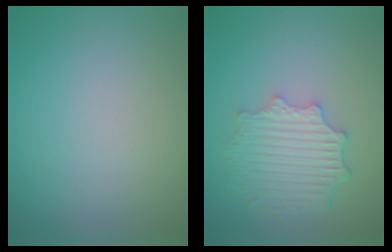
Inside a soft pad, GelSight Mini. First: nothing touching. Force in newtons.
{"total": 4.8, "press": 3.9, "slide": 2.7}